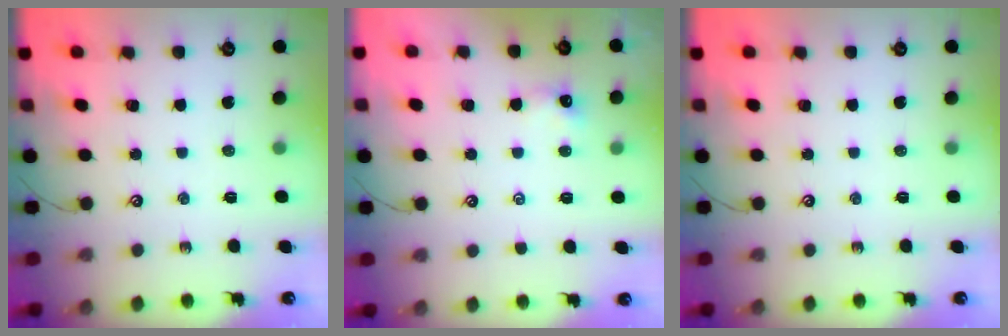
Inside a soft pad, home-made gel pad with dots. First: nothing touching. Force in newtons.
{"total": 0.0}
{"total": 0.0}